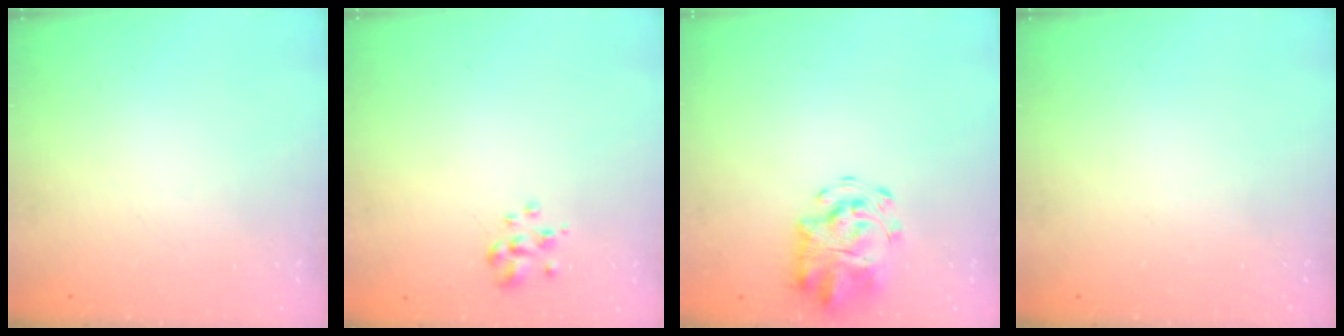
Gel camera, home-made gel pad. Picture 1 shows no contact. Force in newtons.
{"total": 2.2, "press": 2.1, "slide": 0.7}
{"total": 4.9, "press": 4.7, "slide": 1.4}
{"total": 0.0}